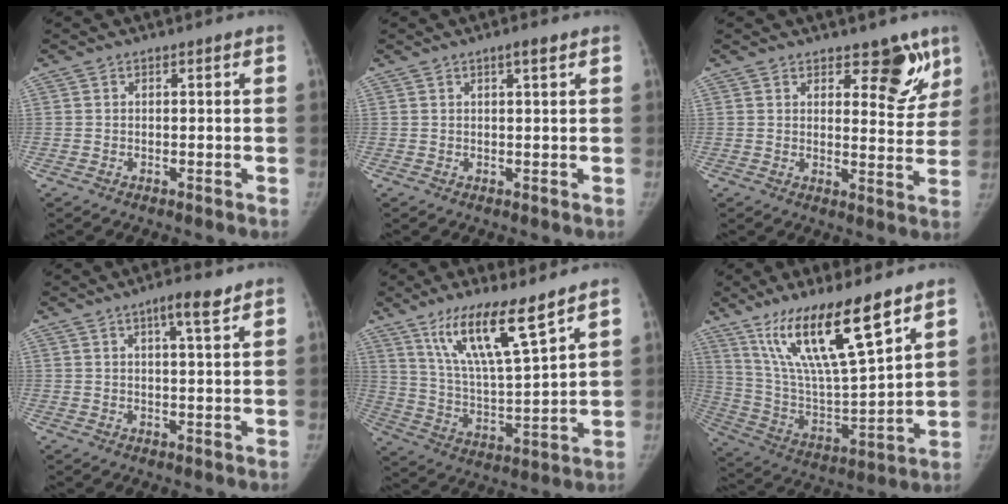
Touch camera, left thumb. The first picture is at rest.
{"total": 1.8, "force": [1.1, 0.2, 1.5], "torque": [-0.025, -0.004, 0.018]}
{"total": 8.3, "force": [5.4, 3.9, 4.9], "torque": [-0.017, -0.034, 0.072]}
{"total": 4.6, "force": [2.8, 0.6, 3.6], "torque": [-0.056, -0.012, 0.045]}
{"total": 14.7, "force": [9.6, 2.1, 10.9], "torque": [-0.189, -0.060, 0.189]}
{"total": 20.1, "force": [12.6, 3.9, 15.1], "torque": [-0.262, -0.058, 0.242]}